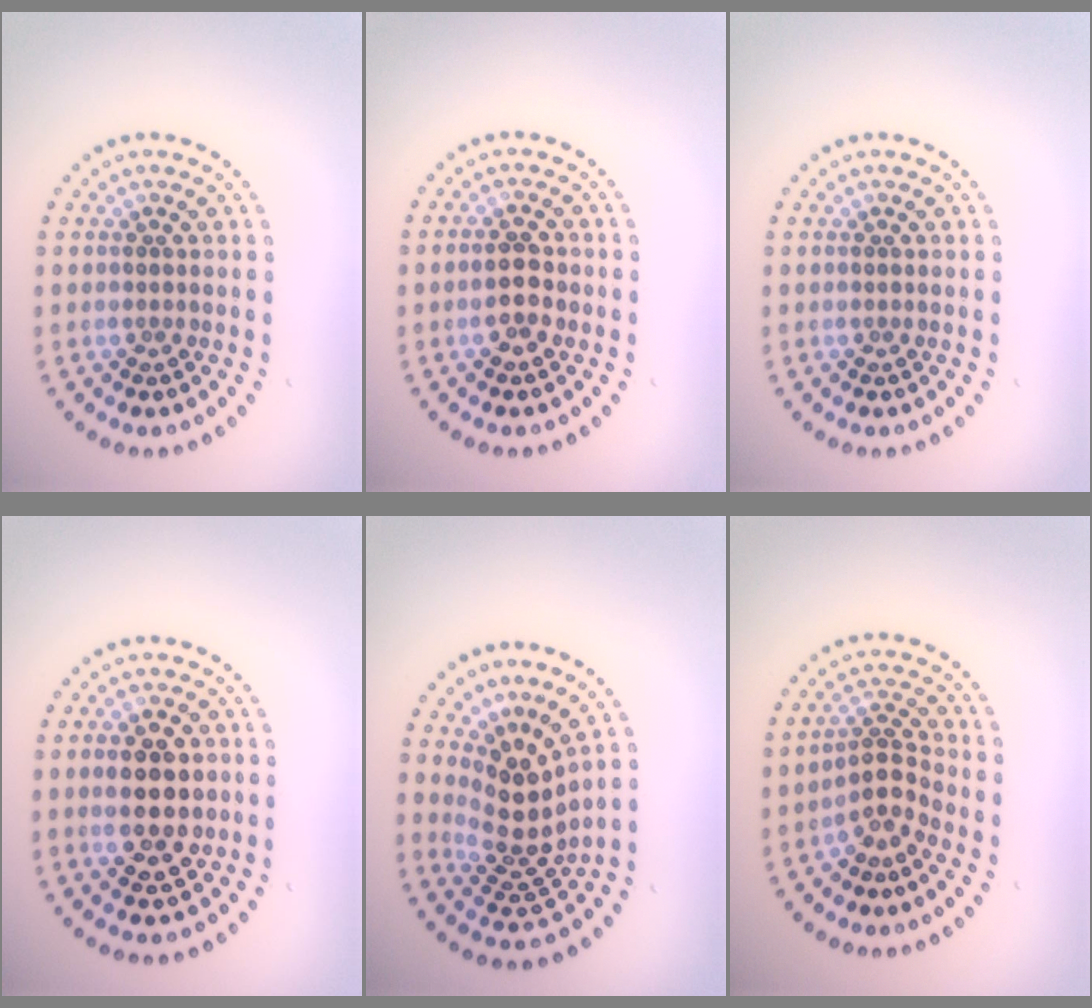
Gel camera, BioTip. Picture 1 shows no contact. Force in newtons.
{"total": 2.4, "press": 2.4, "slide": 0.3}
{"total": 0.0}
{"total": 4.8, "press": 4.8, "slide": 0.3}
{"total": 3.8, "press": 2.7, "slide": 2.7}
{"total": 2.6, "press": 1.8, "slide": 1.9}